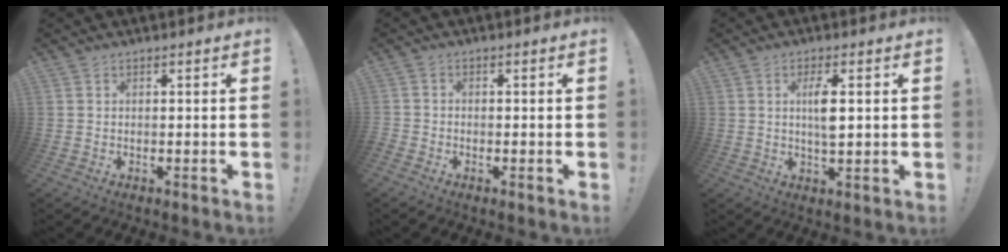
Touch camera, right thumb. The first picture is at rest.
{"total": 1.6, "force": [-1.3, 0.8, 0.4], "torque": [-0.009, 0.008, -0.023]}
{"total": 6.0, "force": [1.1, 1.5, 5.6], "torque": [-0.088, -0.010, 0.012]}